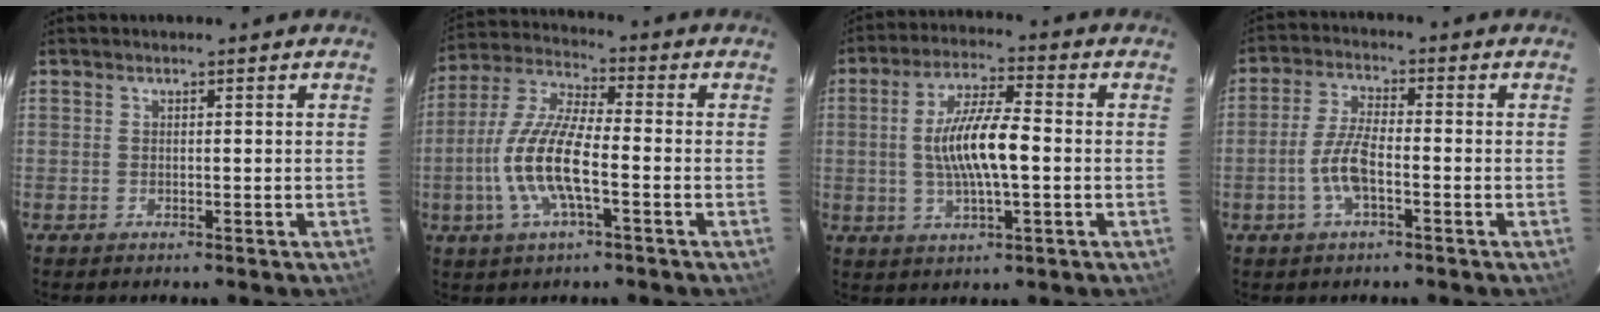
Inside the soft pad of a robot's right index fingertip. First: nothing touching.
{"total": 13.2, "force": [-3.6, 3.6, 12.2], "torque": [-0.258, -0.001, -0.073]}
{"total": 11.2, "force": [-0.6, 2.8, 10.8], "torque": [-0.204, 0.004, -0.008]}
{"total": 6.6, "force": [-2.4, 2.0, 5.8], "torque": [-0.124, 0.005, -0.047]}